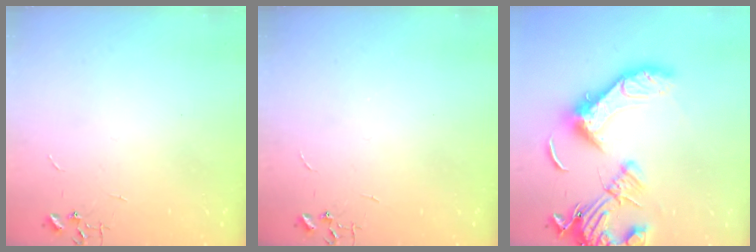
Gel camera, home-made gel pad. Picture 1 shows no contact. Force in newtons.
{"total": 0.0}
{"total": 20.2, "press": 20.1, "slide": 2.4}